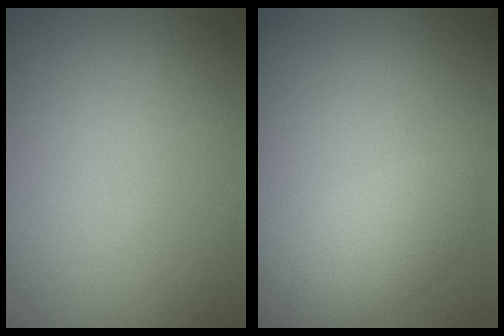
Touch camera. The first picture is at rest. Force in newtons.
{"total": 2.8, "press": 2.8, "slide": 0.1}